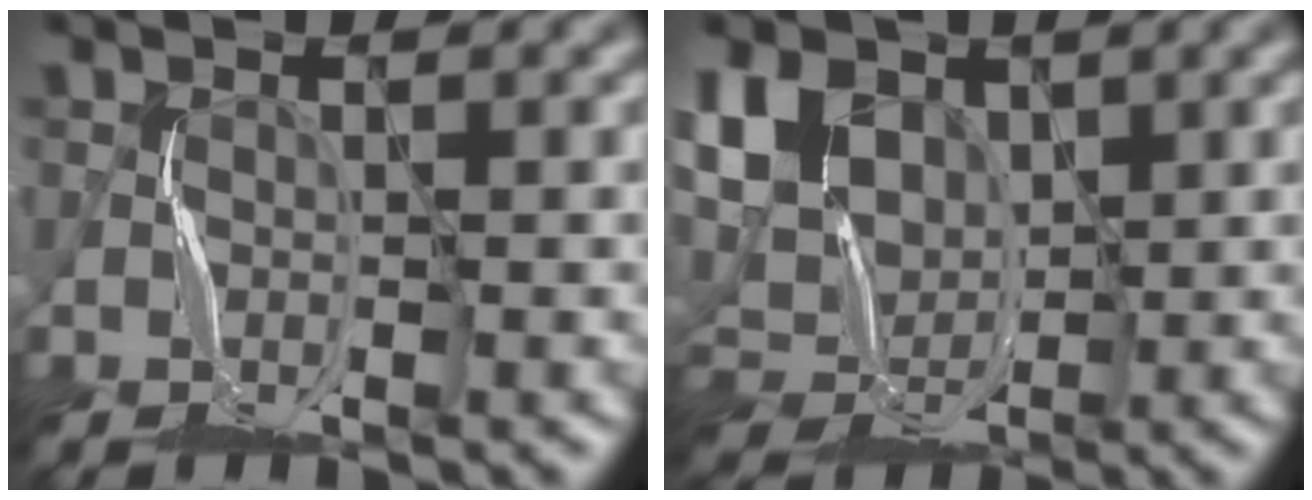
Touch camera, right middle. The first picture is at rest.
{"total": 8.7, "force": [2.5, 6.4, 5.4], "torque": [-0.131, 0.016, 0.047]}